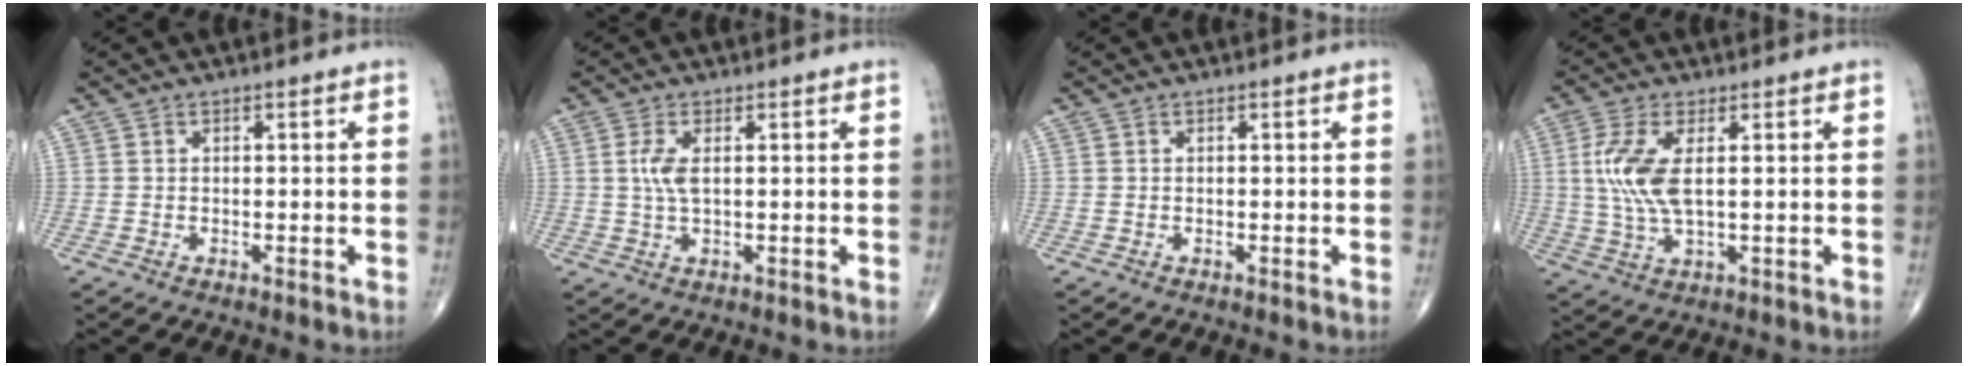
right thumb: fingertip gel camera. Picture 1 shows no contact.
{"total": 3.6, "force": [0.7, 1.4, 3.2], "torque": [-0.078, 0.002, 0.017]}
{"total": 0.0}
{"total": 8.6, "force": [1.4, 3.3, 7.9], "torque": [-0.188, -0.003, 0.033]}